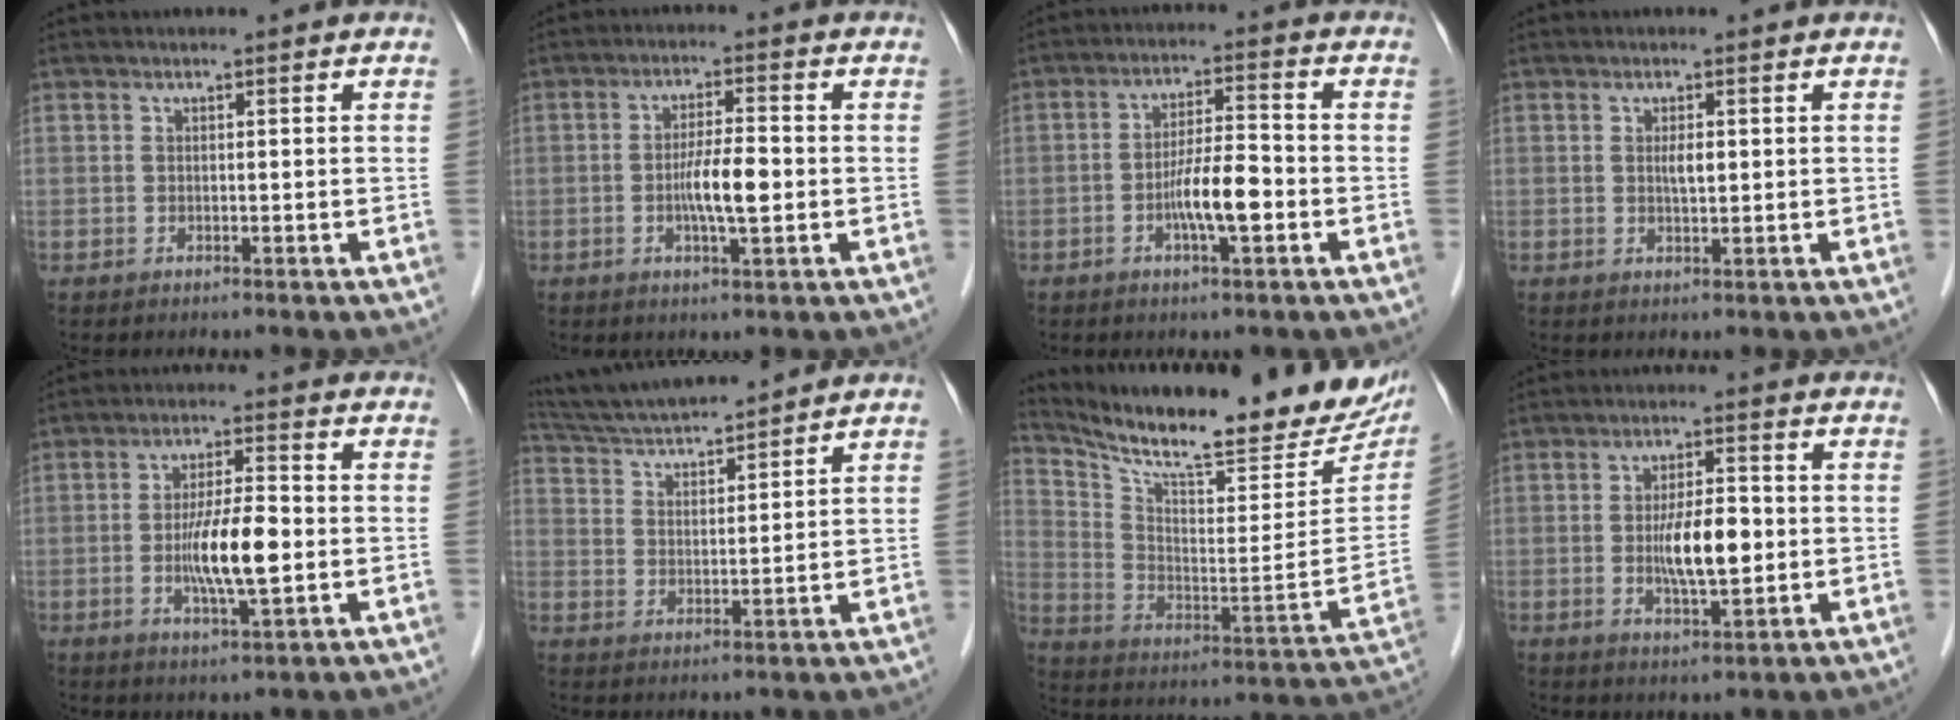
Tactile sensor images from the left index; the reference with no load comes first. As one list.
[{"total": 5.7, "force": [-1.0, 0.9, 5.5], "torque": [-0.105, -0.002, -0.018]}, {"total": 6.8, "force": [-2.3, 1.0, 6.3], "torque": [-0.122, 0.003, -0.042]}, {"total": 1.8, "force": [0.3, 0.6, 1.7], "torque": [-0.032, 0.000, 0.007]}, {"total": 8.6, "force": [-1.3, 1.3, 8.4], "torque": [-0.160, -0.006, -0.026]}, {"total": 11.9, "force": [11.2, 0.6, 4.2], "torque": [-0.082, 0.020, 0.196]}, {"total": 26.8, "force": [23.1, 4.0, 12.9], "torque": [-0.216, -0.063, 0.324]}, {"total": 7.3, "force": [-0.5, 2.0, 7.0], "torque": [-0.132, -0.002, -0.007]}]